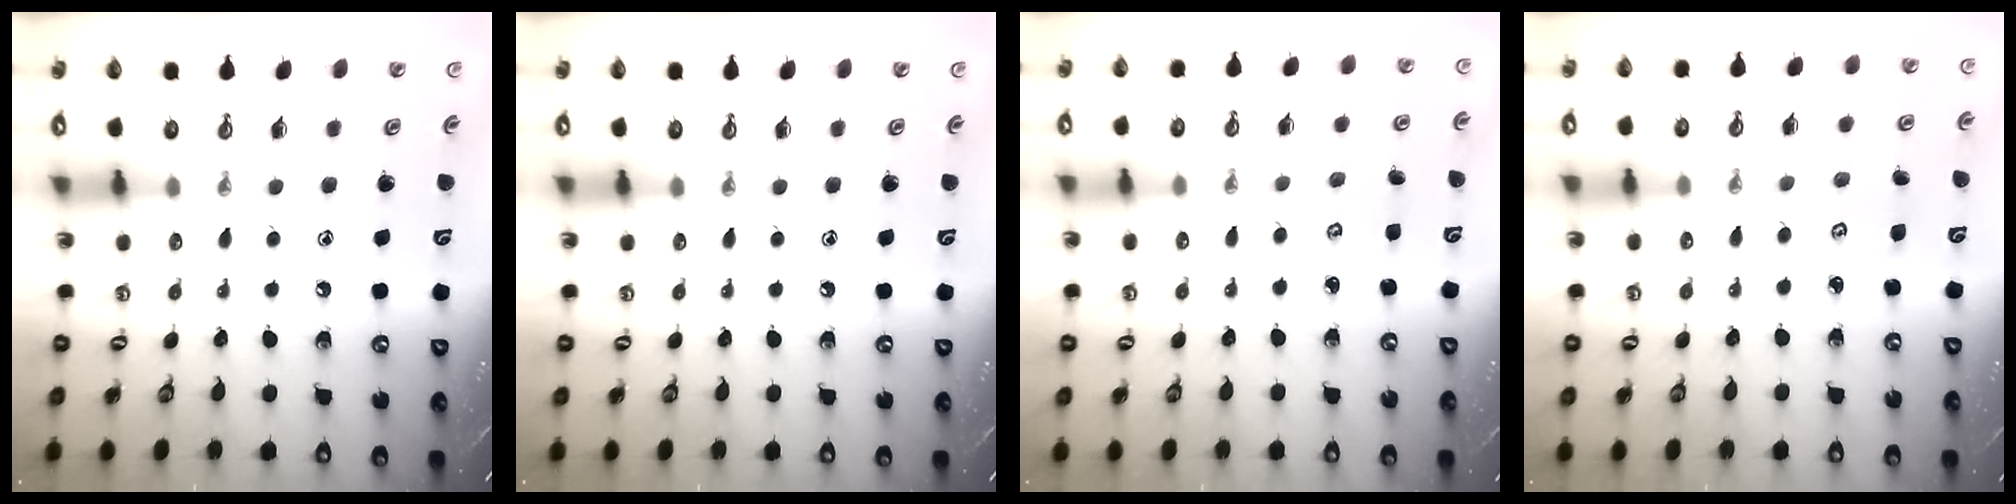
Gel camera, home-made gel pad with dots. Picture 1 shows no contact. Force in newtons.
{"total": 0.0}
{"total": 2.9, "press": 2.9, "slide": 0.3}
{"total": 2.8, "press": 2.8, "slide": 0.2}